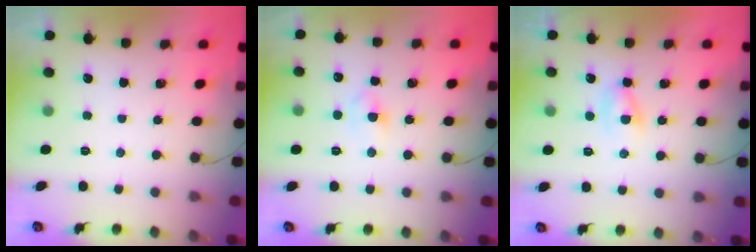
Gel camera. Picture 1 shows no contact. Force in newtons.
{"total": 2.4, "press": 2.1, "slide": 1.0}
{"total": 2.2, "press": 2.0, "slide": 1.1}